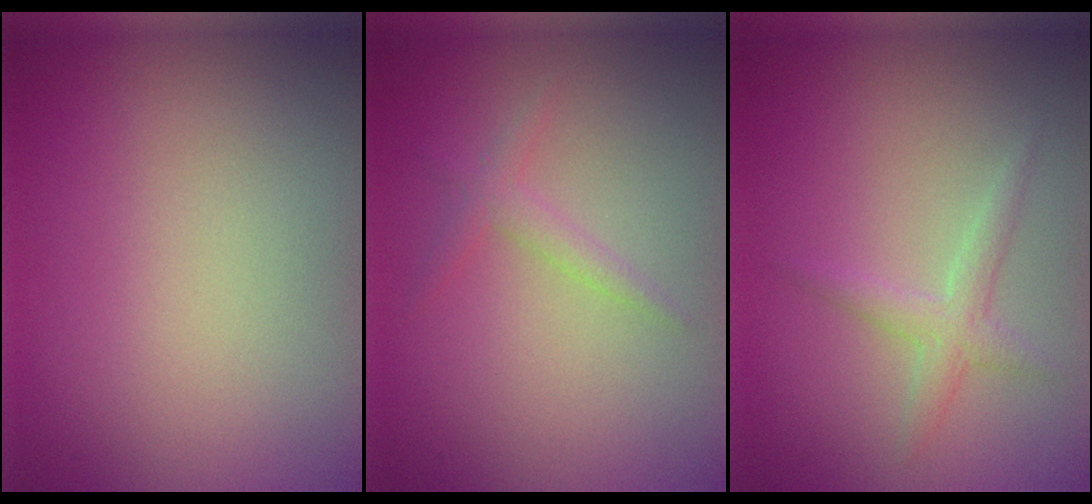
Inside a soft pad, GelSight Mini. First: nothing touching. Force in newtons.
{"total": 1.4, "press": 1.4, "slide": 0.0}
{"total": 1.8, "press": 1.8, "slide": 0.1}